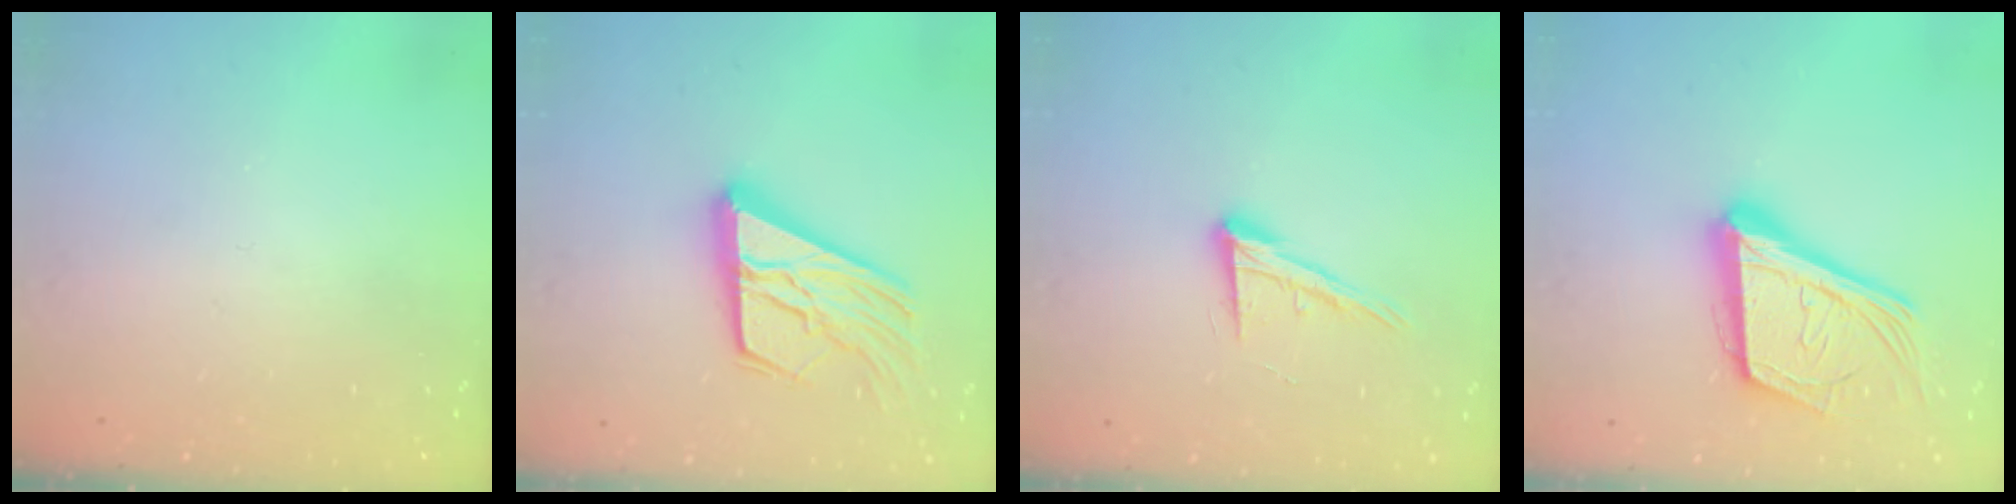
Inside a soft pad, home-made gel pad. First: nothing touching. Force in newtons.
{"total": 19.1, "press": 19.0, "slide": 2.5}
{"total": 13.2, "press": 12.7, "slide": 3.4}
{"total": 23.2, "press": 22.7, "slide": 5.0}